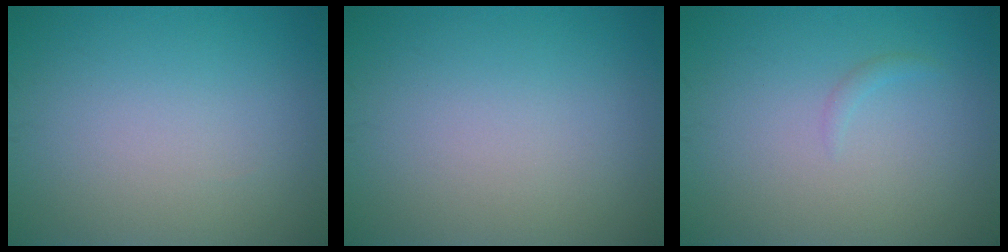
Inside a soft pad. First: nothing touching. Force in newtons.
{"total": 0.0}
{"total": 0.6, "press": 0.6, "slide": 0.1}